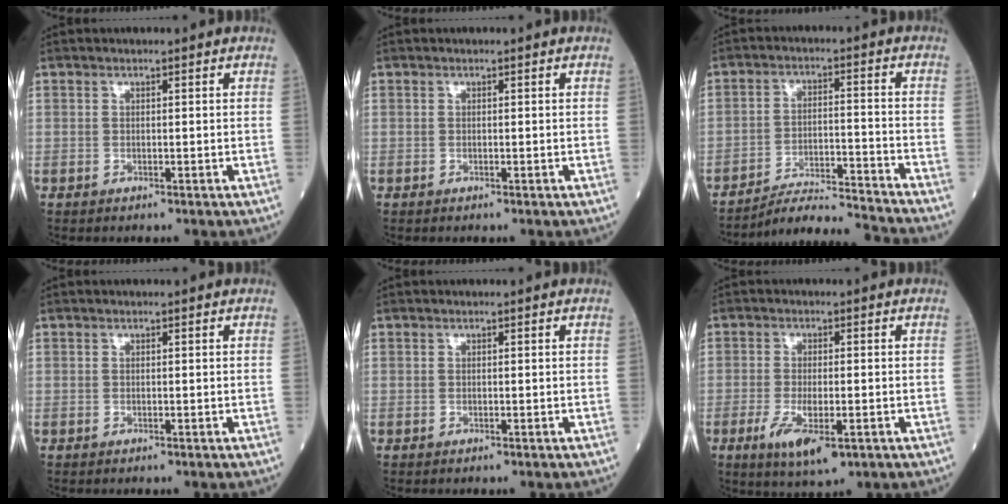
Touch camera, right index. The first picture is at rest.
{"total": 0.0}
{"total": 10.5, "force": [-10.2, -2.1, 1.6], "torque": [-0.018, 0.004, -0.175]}
{"total": 0.0}
{"total": 0.0}
{"total": 6.5, "force": [-2.7, 1.8, 5.6], "torque": [-0.109, -0.015, -0.039]}